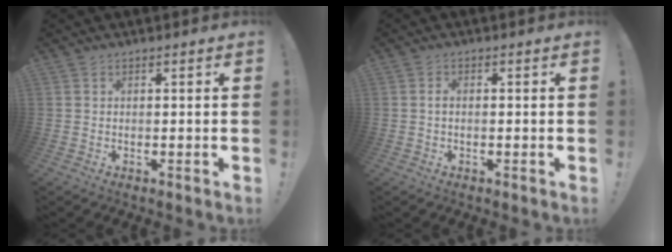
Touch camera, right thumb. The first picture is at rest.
{"total": 1.3, "force": [-0.4, 0.6, 1.1], "torque": [-0.019, 0.004, -0.007]}